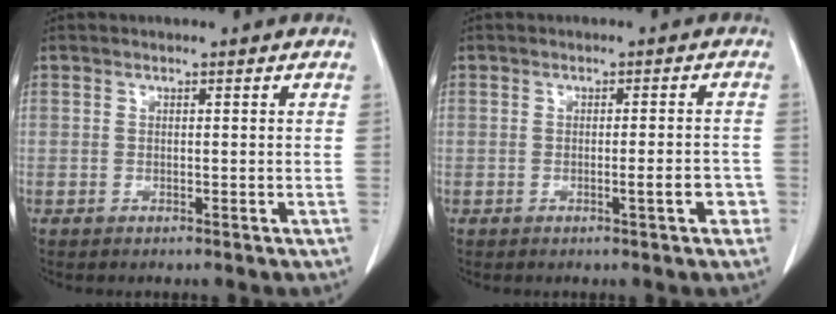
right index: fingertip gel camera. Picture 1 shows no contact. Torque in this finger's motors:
{"motor_torque": [0.03, 0.11, 0.00, 0.02]}